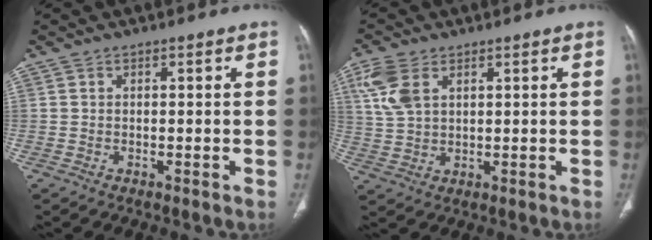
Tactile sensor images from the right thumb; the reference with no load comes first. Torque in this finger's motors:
{"motor_torque": [1.36, 1.11, 1.09, 0.60, 0.10]}